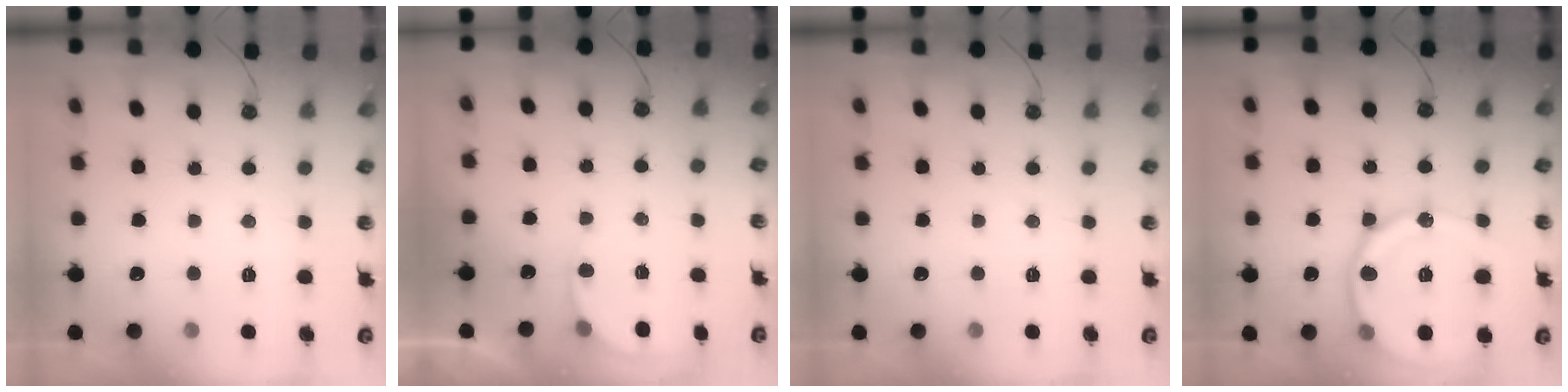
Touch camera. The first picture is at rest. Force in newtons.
{"total": 3.7, "press": 3.7, "slide": 0.2}
{"total": 0.0}
{"total": 16.6, "press": 16.5, "slide": 2.1}